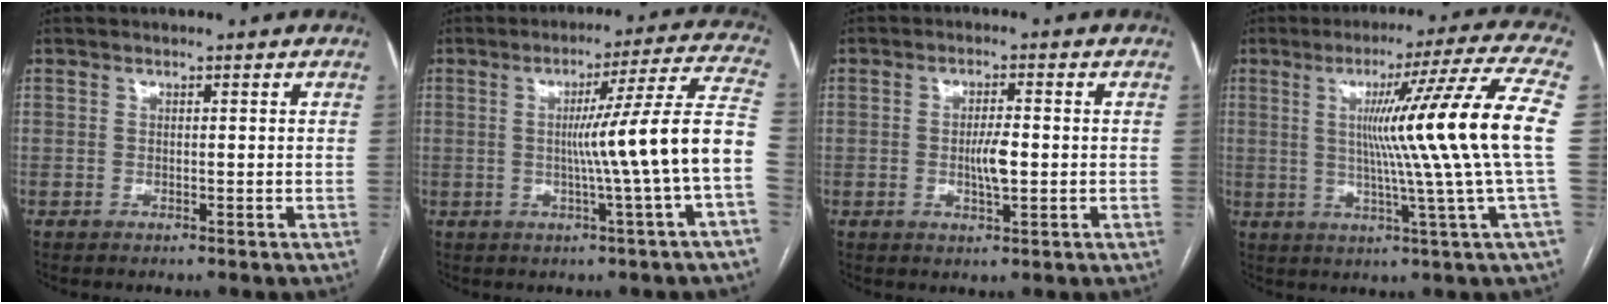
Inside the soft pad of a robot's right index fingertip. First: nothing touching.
{"total": 13.5, "force": [-1.9, -3.0, 13.1], "torque": [-0.173, 0.007, -0.031]}
{"total": 3.8, "force": [-0.5, 0.6, 3.7], "torque": [-0.068, -0.002, -0.006]}
{"total": 16.7, "force": [1.3, -3.9, 16.2], "torque": [-0.228, -0.006, 0.011]}